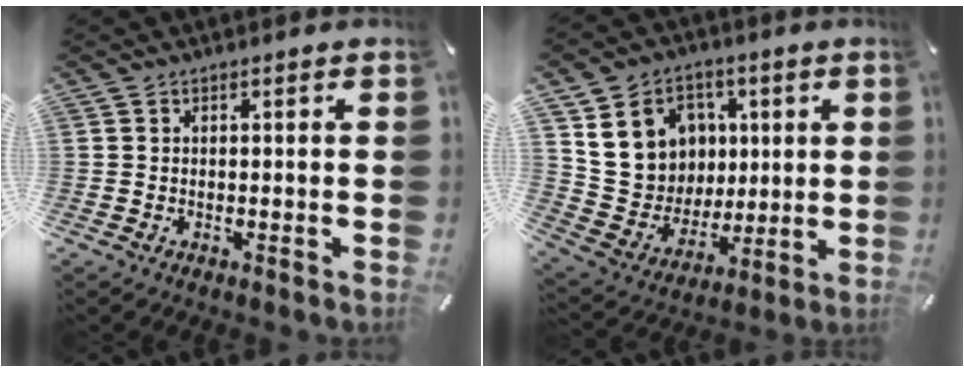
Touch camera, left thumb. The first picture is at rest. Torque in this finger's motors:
{"motor_torque": [2.28, 2.28, 0.71, -0.64, 0.37]}